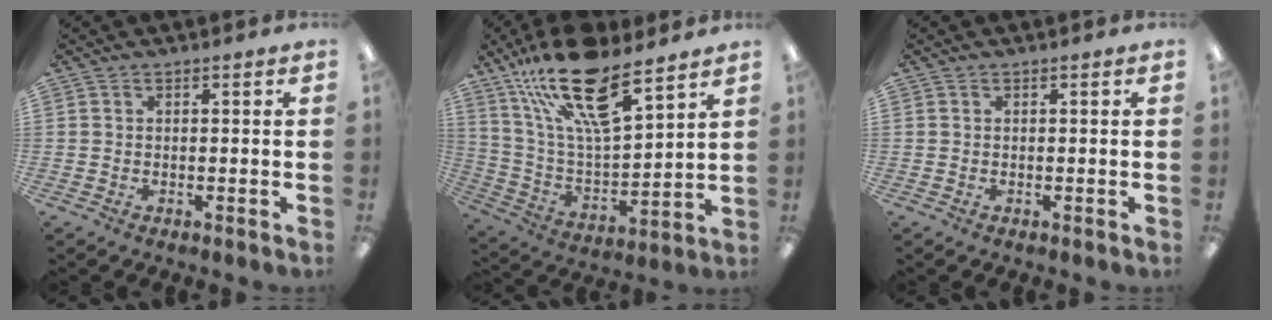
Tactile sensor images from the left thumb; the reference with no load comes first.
{"total": 21.4, "force": [14.6, 7.2, 13.8], "torque": [-0.252, -0.086, 0.251]}
{"total": 0.0}